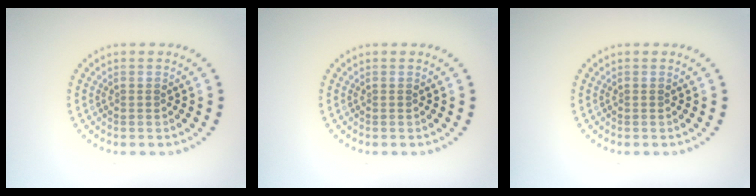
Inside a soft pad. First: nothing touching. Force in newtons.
{"total": 0.0}
{"total": 0.0}